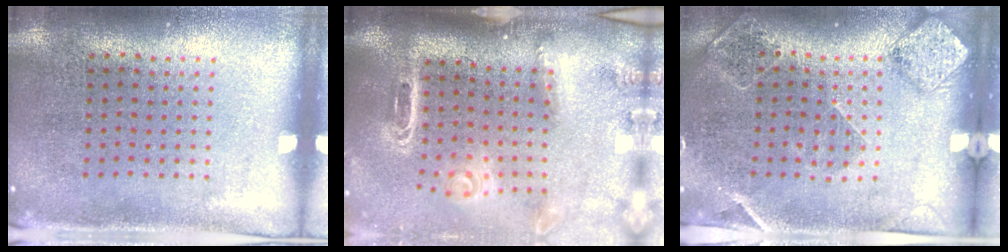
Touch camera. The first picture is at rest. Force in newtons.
{"total": 3.1, "press": 2.1, "slide": 2.3}
{"total": 1.6, "press": 1.6, "slide": 0.4}